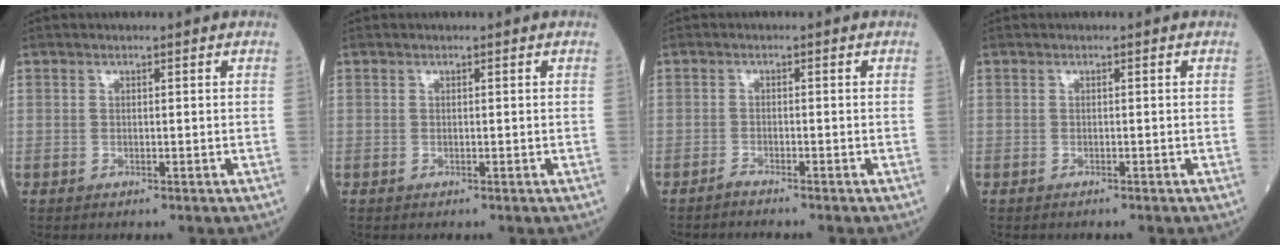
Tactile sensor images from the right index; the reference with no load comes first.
{"total": 0.0}
{"total": 1.5, "force": [-1.4, -0.4, 0.3], "torque": [-0.005, 0.000, -0.024]}
{"total": 0.8, "force": [-0.7, 0.0, 0.4], "torque": [-0.001, 0.000, -0.011]}